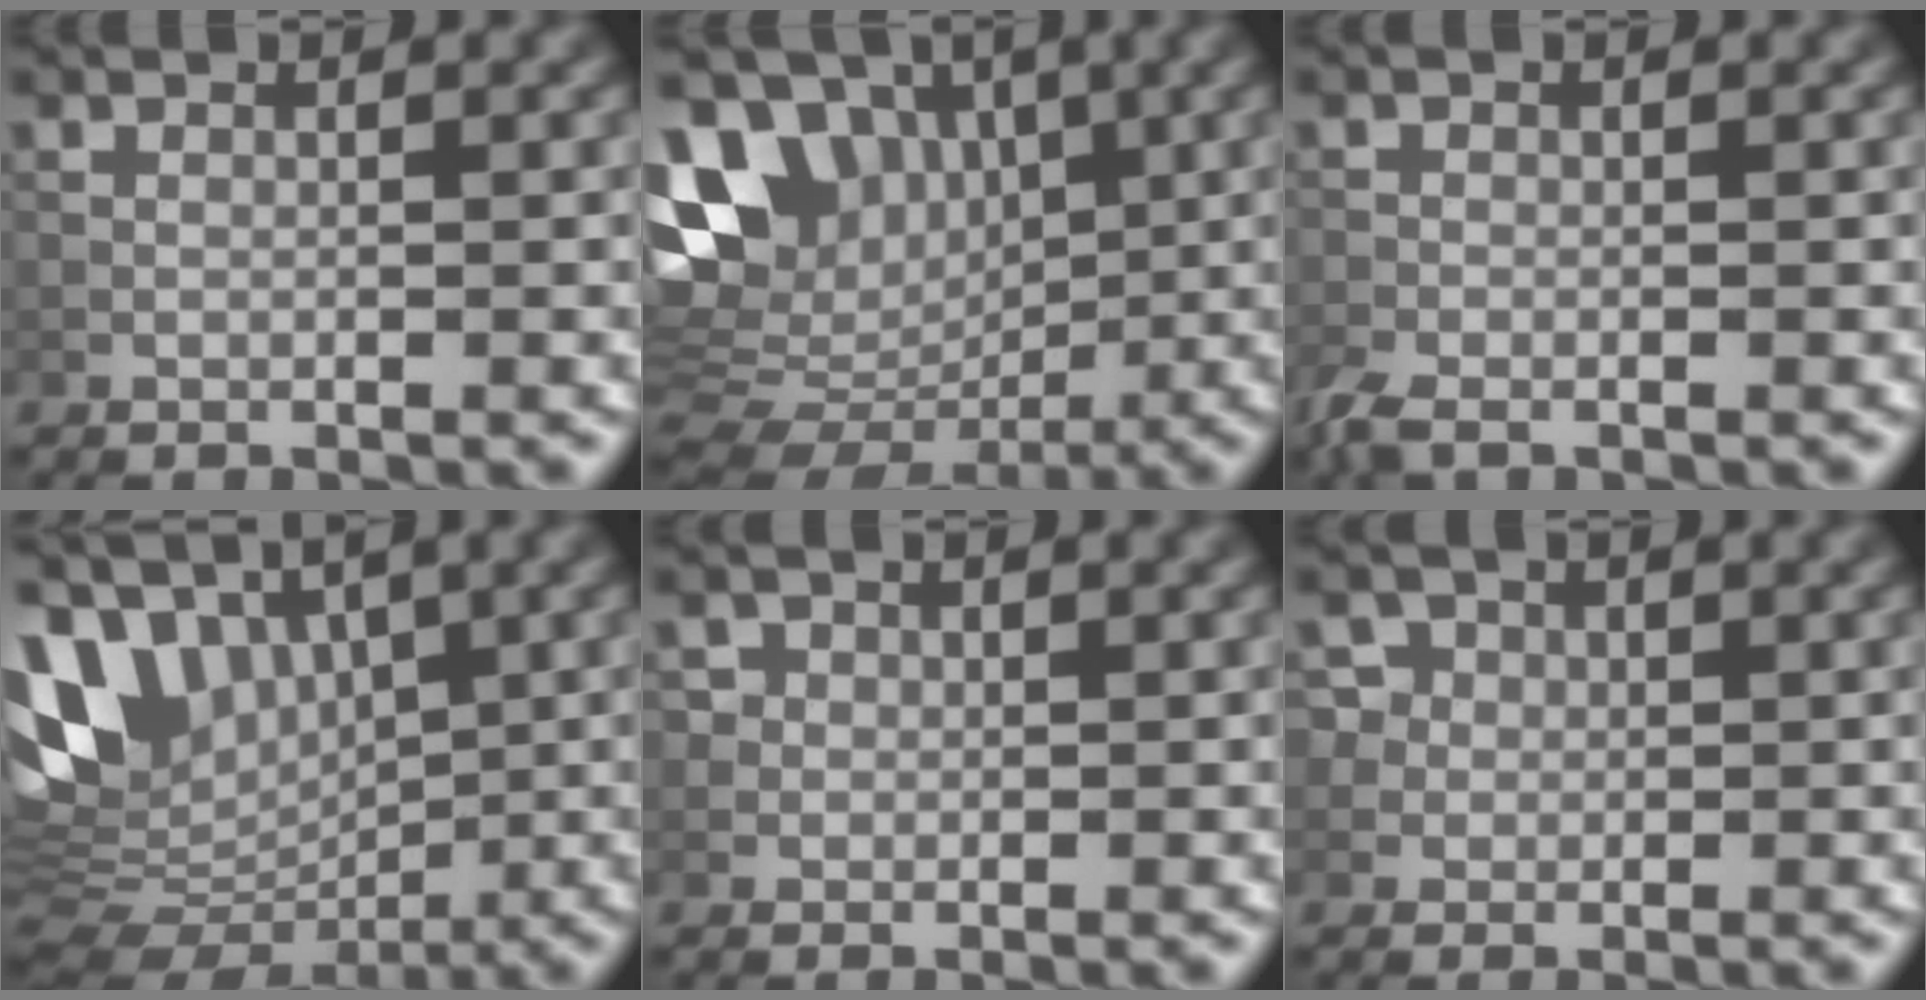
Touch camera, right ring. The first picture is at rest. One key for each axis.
{"total": 13.6, "fx": 4.2, "fy": 9.9, "fz": 8.2, "tx": -0.157, "ty": 0.031, "tz": 0.081}
{"total": 2.3, "fx": -1.8, "fy": 0.9, "fz": 1.1, "tx": -0.031, "ty": -0.010, "tz": -0.046}
{"total": 11.4, "fx": 3.5, "fy": 7.5, "fz": 7.8, "tx": -0.153, "ty": 0.017, "tz": 0.069}
{"total": 2.9, "fx": 1.2, "fy": 2.5, "fz": 0.9, "tx": -0.011, "ty": 0.002, "tz": 0.018}
{"total": 5.1, "fx": 1.8, "fy": 4.4, "fz": 1.8, "tx": -0.026, "ty": 0.022, "tz": 0.020}